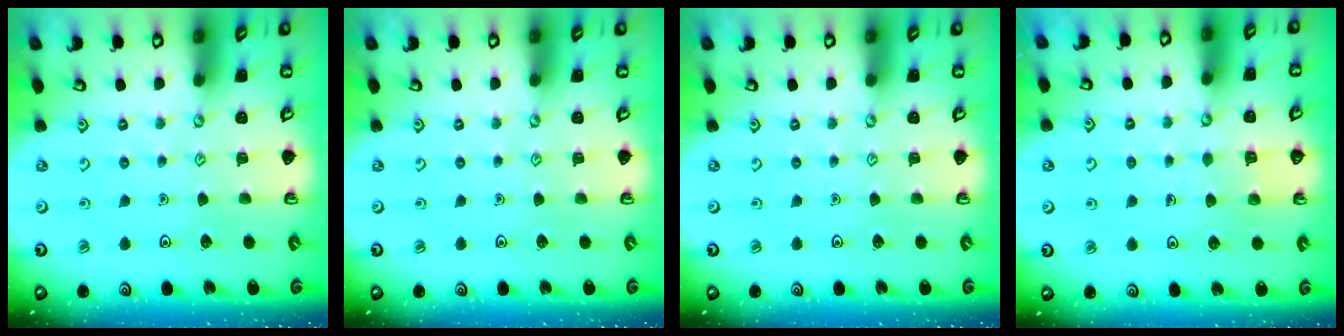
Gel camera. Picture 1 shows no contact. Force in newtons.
{"total": 0.0}
{"total": 0.0}
{"total": 2.2, "press": 2.2, "slide": 0.0}